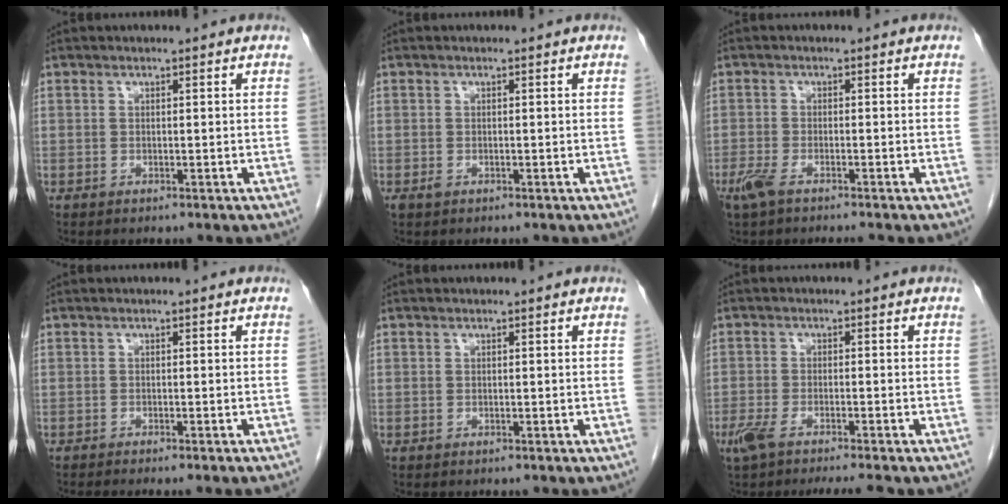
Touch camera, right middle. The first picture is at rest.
{"total": 0.7, "force": [-0.4, 0.5, 0.5], "torque": [-0.012, 0.000, -0.003]}
{"total": 4.5, "force": [-3.3, 0.9, 2.9], "torque": [-0.056, -0.011, -0.055]}
{"total": 10.7, "force": [-10.0, 1.3, 3.8], "torque": [-0.056, -0.008, -0.130]}
{"total": 0.0}
{"total": 8.4, "force": [-6.7, 0.7, 5.0], "torque": [-0.078, -0.013, -0.104]}